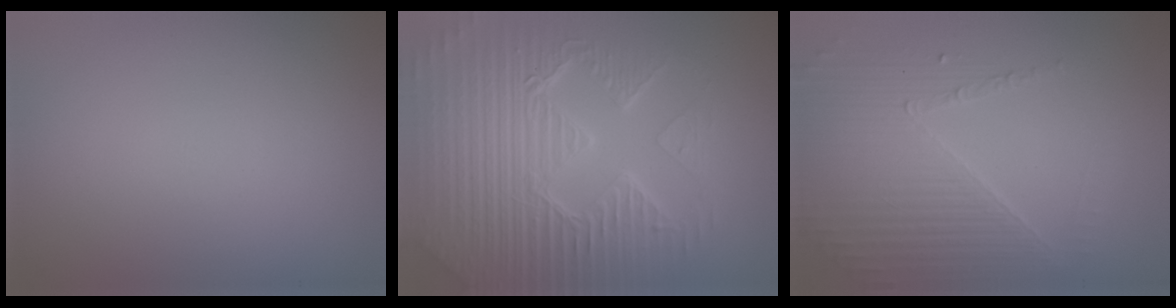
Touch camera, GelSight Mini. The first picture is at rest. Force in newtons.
{"total": 9.8, "press": 6.8, "slide": 7.0}
{"total": 4.3, "press": 3.8, "slide": 2.1}